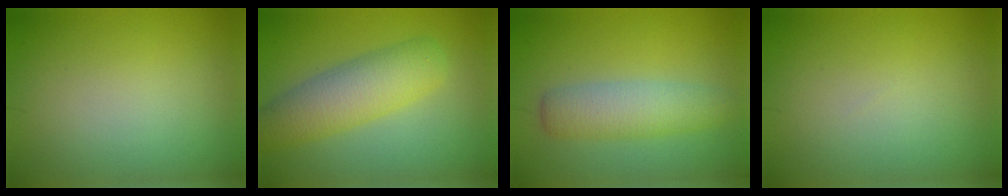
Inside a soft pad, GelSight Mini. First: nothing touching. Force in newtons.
{"total": 5.6, "press": 5.6, "slide": 0.2}
{"total": 4.1, "press": 4.1, "slide": 0.2}
{"total": 0.0}